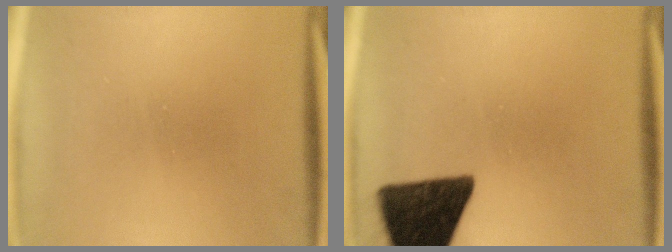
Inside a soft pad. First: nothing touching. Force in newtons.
{"total": 15.1}